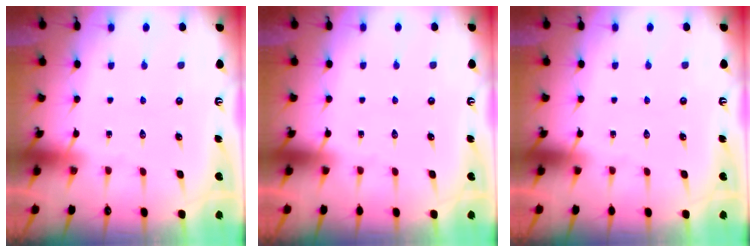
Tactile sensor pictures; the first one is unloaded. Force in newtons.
{"total": 0.0}
{"total": 0.0}